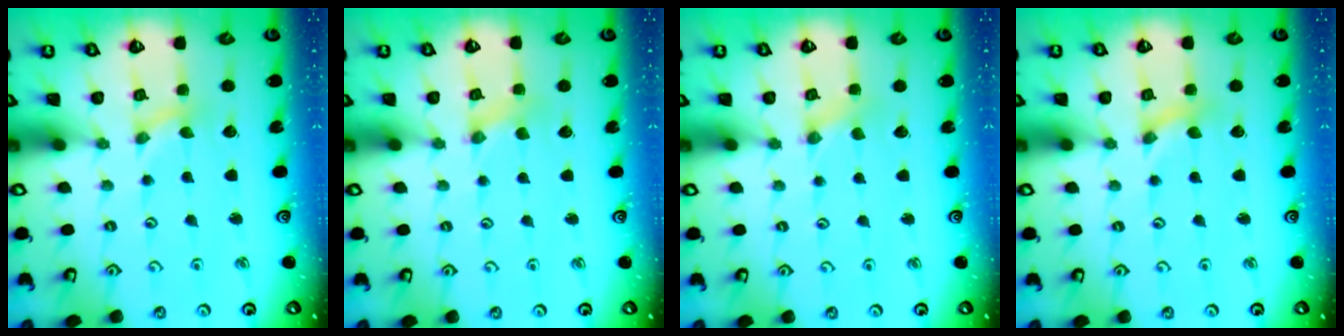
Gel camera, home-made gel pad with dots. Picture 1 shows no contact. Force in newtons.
{"total": 1.1, "press": 1.1, "slide": 0.2}
{"total": 0.0}
{"total": 0.0}